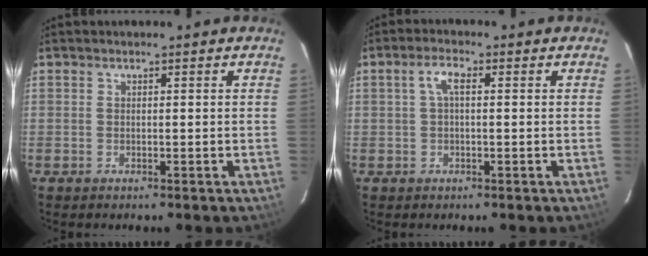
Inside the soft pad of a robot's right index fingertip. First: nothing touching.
{"total": 2.9, "force": [0.4, 1.0, 2.7], "torque": [-0.056, 0.010, 0.008]}